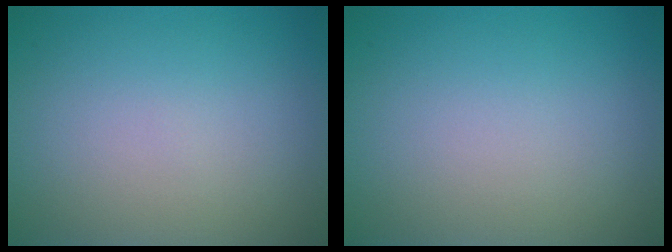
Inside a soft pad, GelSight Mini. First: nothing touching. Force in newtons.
{"total": 0.0}